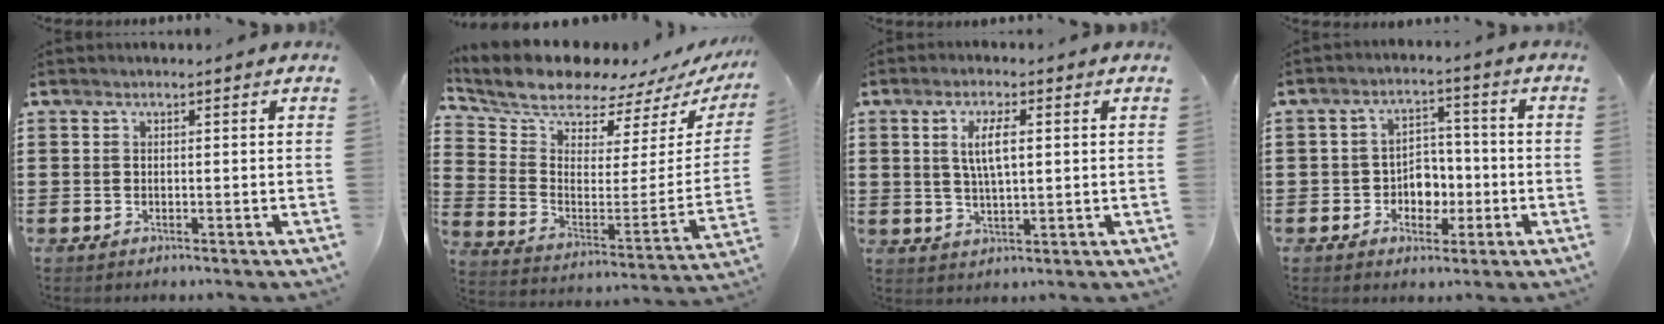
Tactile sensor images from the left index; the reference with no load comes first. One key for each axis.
{"total": 8.9, "fx": 8.3, "fy": 2.4, "fz": 2.4, "tx": -0.091, "ty": -0.067, "tz": 0.143}
{"total": 5.1, "fx": 1.3, "fy": 1.7, "fz": 4.7, "tx": -0.097, "ty": 0.008, "tz": 0.020}
{"total": 4.7, "fx": -1.3, "fy": 3.9, "fz": 2.1, "tx": -0.044, "ty": 0.008, "tz": -0.029}